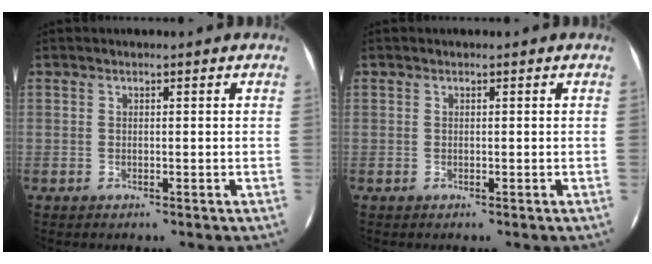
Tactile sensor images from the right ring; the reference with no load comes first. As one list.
[{"total": 0.0}]